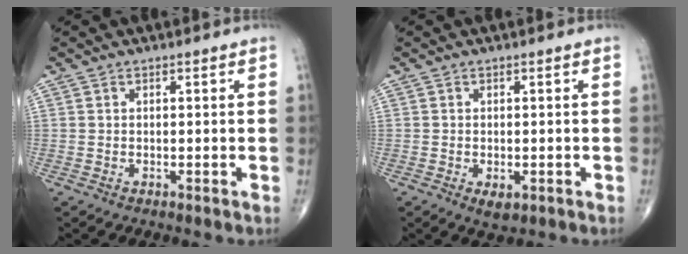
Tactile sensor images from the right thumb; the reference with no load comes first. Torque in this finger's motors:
{"motor_torque": [-0.40, -0.05, 0.01, -0.01, -0.02]}